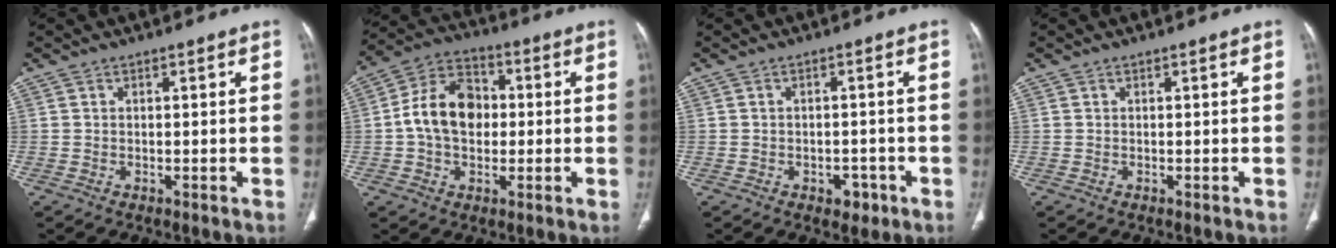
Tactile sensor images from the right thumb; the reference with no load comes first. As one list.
[{"total": 12.7, "force": [0.2, 9.1, 8.8], "torque": [-0.136, 0.027, -0.006]}, {"total": 3.3, "force": [-1.6, 2.3, 1.7], "torque": [-0.008, 0.009, -0.017]}, {"total": 0.0}]